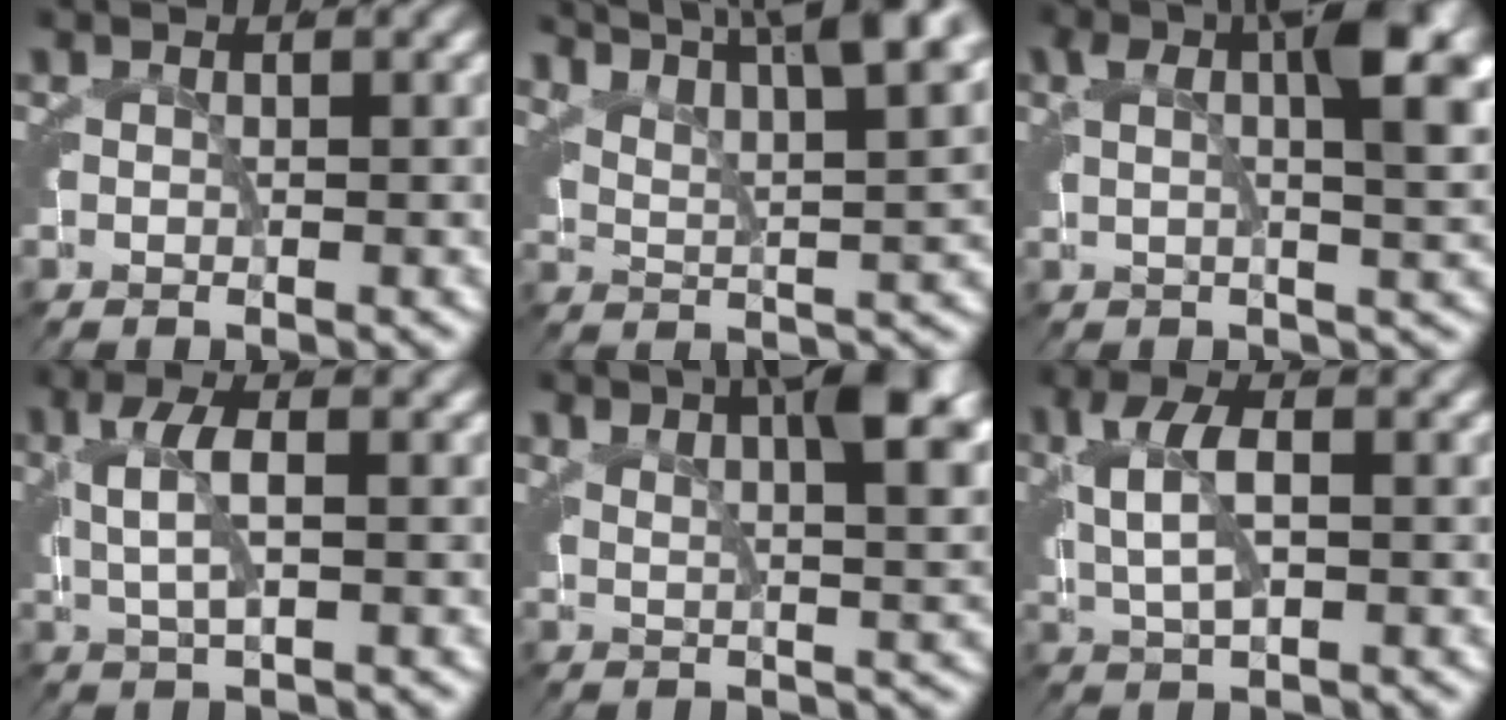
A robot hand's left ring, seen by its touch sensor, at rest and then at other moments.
{"total": 10.7, "force": [7.3, 5.0, 6.1], "torque": [-0.074, 0.041, 0.087]}
{"total": 6.5, "force": [2.1, 1.2, 6.0], "torque": [-0.071, 0.011, 0.033]}
{"total": 2.9, "force": [0.3, 0.2, 2.9], "torque": [-0.050, 0.003, 0.009]}
{"total": 7.4, "force": [4.1, 1.6, 5.9], "torque": [-0.066, 0.013, 0.063]}
{"total": 3.5, "force": [0.4, 1.2, 3.3], "torque": [-0.060, 0.002, 0.011]}